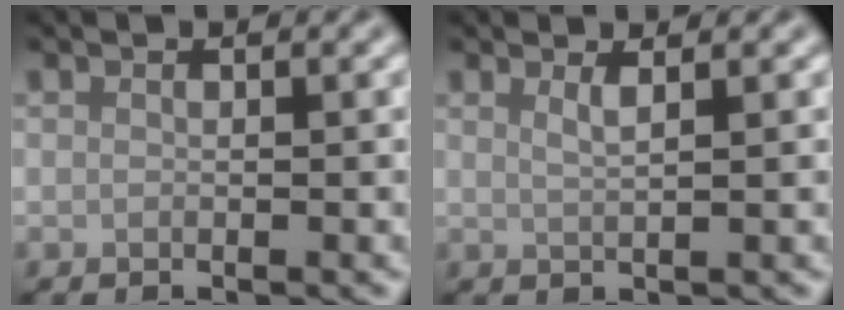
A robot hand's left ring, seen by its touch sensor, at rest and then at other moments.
{"total": 1.5, "force": [0.8, 0.5, 1.2], "torque": [-0.010, 0.001, 0.010]}